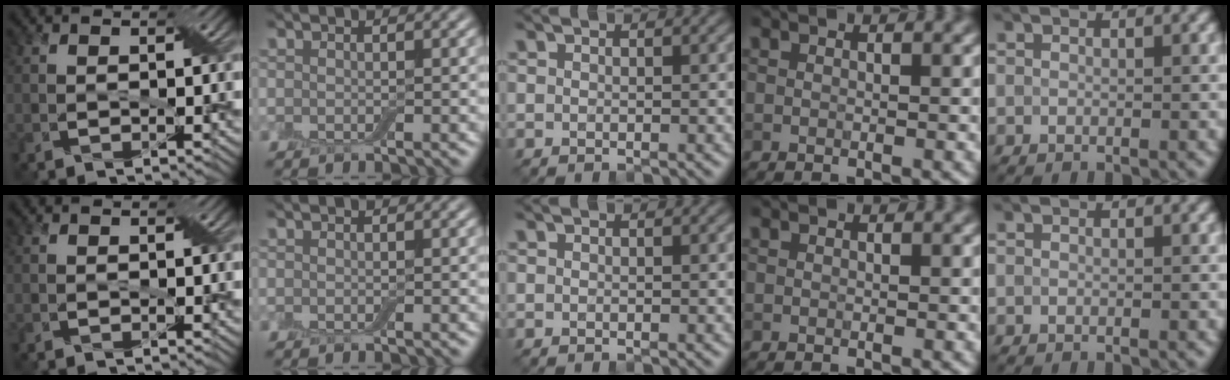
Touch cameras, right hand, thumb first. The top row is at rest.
{}